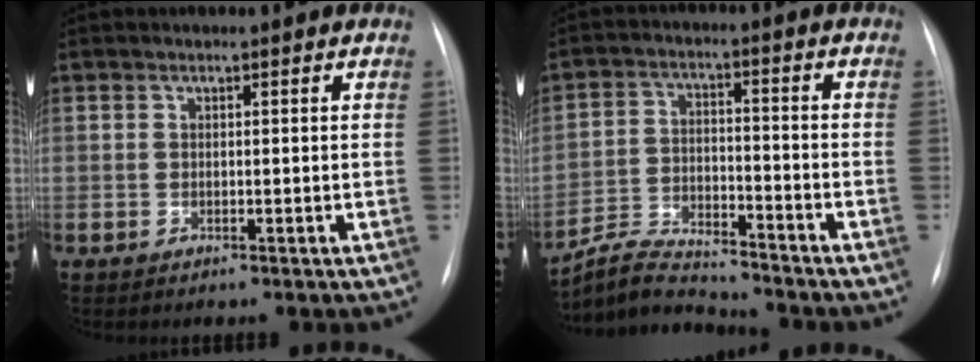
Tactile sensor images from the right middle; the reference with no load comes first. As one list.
[{"total": 8.5, "force": [-8.5, 0.2, 0.6], "torque": [-0.023, 0.007, -0.156]}]